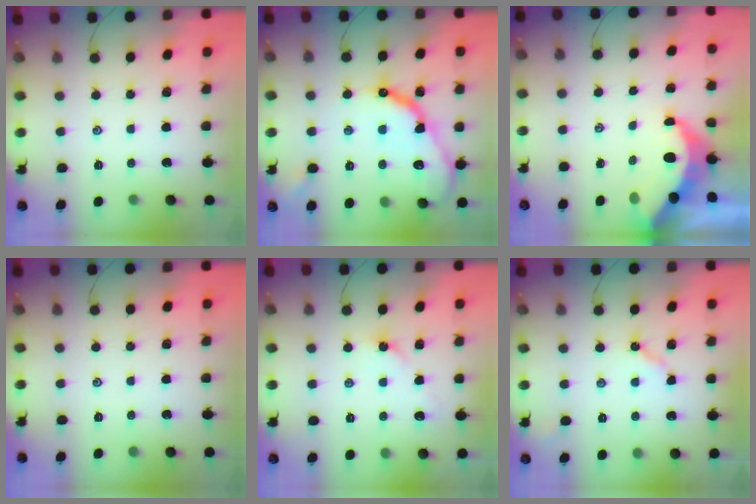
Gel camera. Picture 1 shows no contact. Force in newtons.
{"total": 16.0, "press": 15.9, "slide": 0.8}
{"total": 7.0, "press": 6.9, "slide": 0.7}
{"total": 0.0}
{"total": 2.6, "press": 2.5, "slide": 0.5}
{"total": 4.3, "press": 4.2, "slide": 0.6}